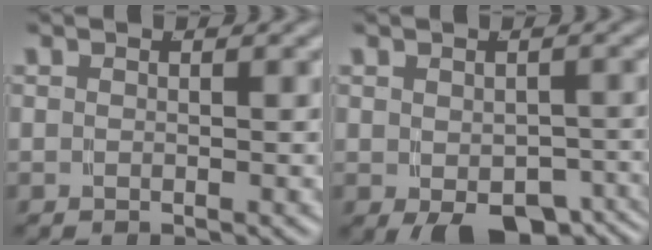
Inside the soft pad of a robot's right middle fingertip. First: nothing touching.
{"total": 7.8, "force": [-5.7, 3.7, 3.8], "torque": [-0.057, -0.035, -0.073]}